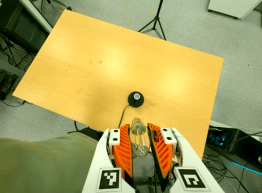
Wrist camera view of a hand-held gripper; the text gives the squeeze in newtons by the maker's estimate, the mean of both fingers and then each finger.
{"total": 19.8, "left": 21.7, "right": 17.8}